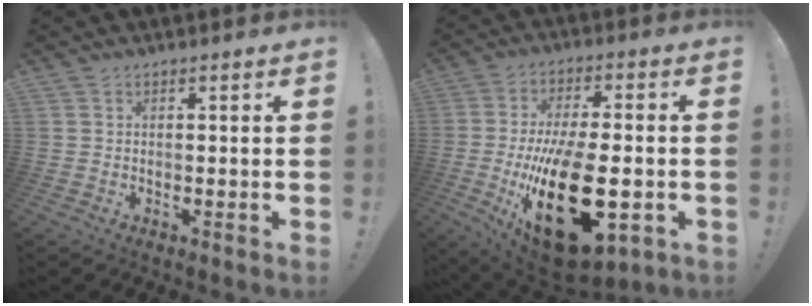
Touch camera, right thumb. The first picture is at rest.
{"total": 27.8, "force": [-6.1, 12.9, 23.8], "torque": [-0.417, 0.013, -0.081]}